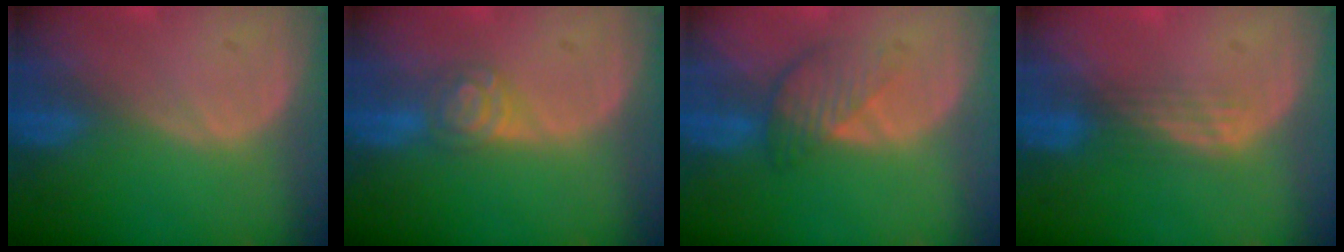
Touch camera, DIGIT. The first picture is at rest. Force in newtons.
{"total": 4.1, "press": 4.0, "slide": 0.9}
{"total": 4.5, "press": 4.0, "slide": 2.1}
{"total": 3.0, "press": 2.6, "slide": 1.4}